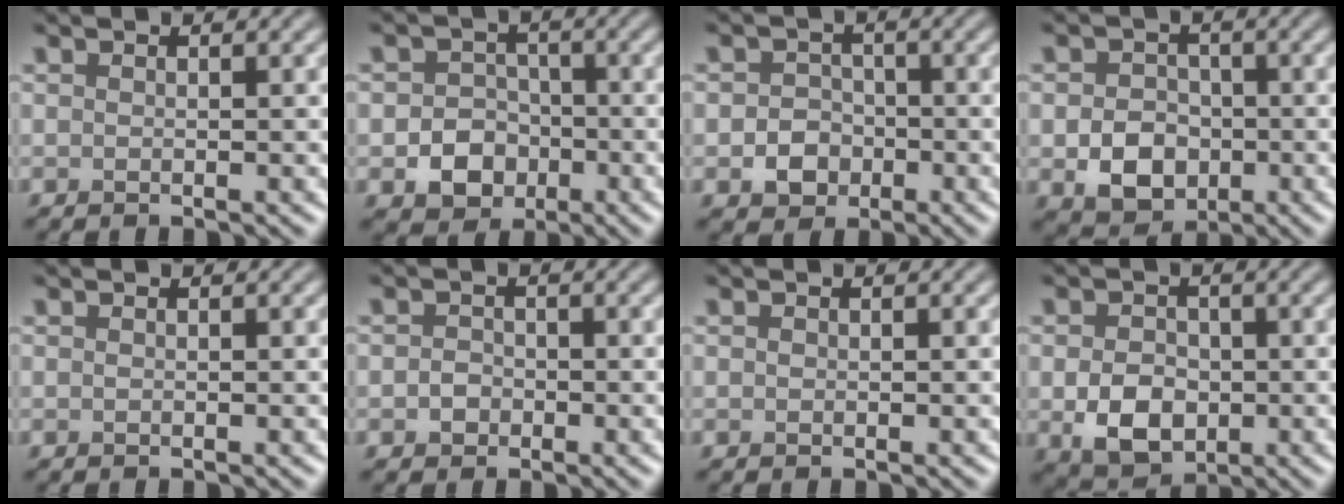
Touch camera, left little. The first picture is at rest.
{"total": 4.2, "force": [-1.4, 3.4, 1.8], "torque": [-0.011, -0.003, -0.032]}
{"total": 3.0, "force": [-0.9, 2.5, 1.2], "torque": [-0.015, -0.001, -0.018]}
{"total": 4.9, "force": [-1.3, 3.8, 2.8], "torque": [-0.049, -0.006, -0.026]}
{"total": 0.0}
{"total": 1.3, "force": [-0.4, 1.2, 0.5], "torque": [-0.005, -0.003, -0.012]}
{"total": 0.0}
{"total": 5.2, "force": [-1.0, 3.8, 3.3], "torque": [-0.067, -0.011, -0.020]}